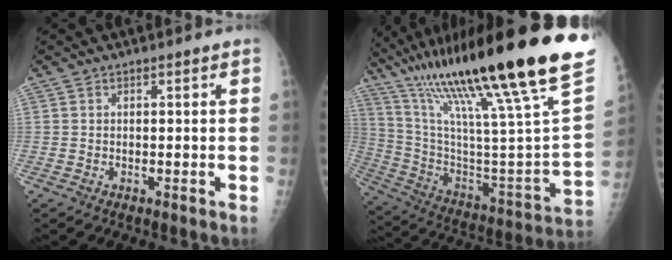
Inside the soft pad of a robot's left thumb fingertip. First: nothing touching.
{"total": 41.4, "force": [27.1, 5.6, 30.7], "torque": [-0.413, -0.087, 0.436]}